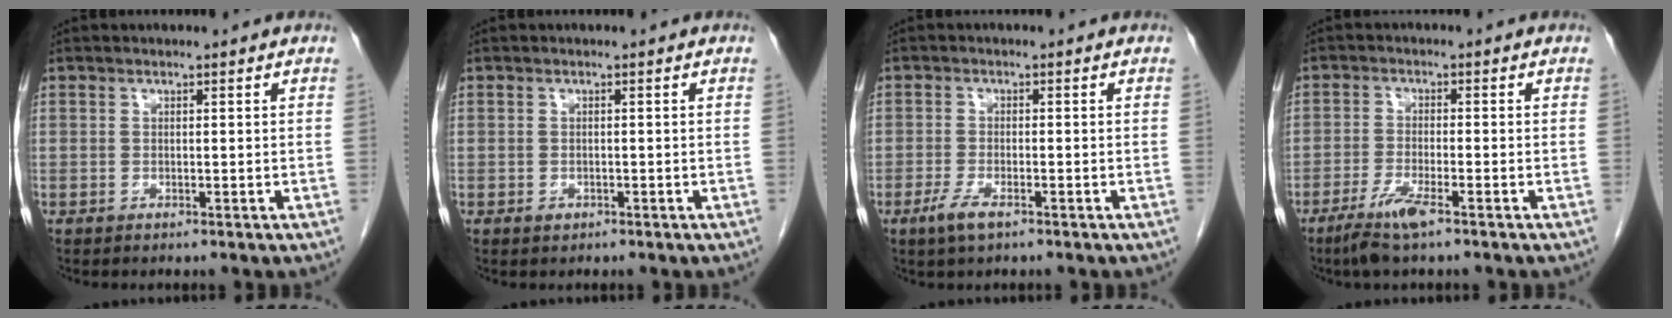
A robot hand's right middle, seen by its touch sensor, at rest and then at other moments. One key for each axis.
{"total": 0.8, "fx": -0.4, "fy": 0.6, "fz": 0.3, "tx": -0.007, "ty": 0.001, "tz": -0.004}
{"total": 3.1, "fx": -1.9, "fy": 0.8, "fz": 2.4, "tx": -0.056, "ty": -0.005, "tz": -0.038}
{"total": 5.0, "fx": -3.3, "fy": 0.2, "fz": 3.7, "tx": -0.084, "ty": -0.012, "tz": -0.065}